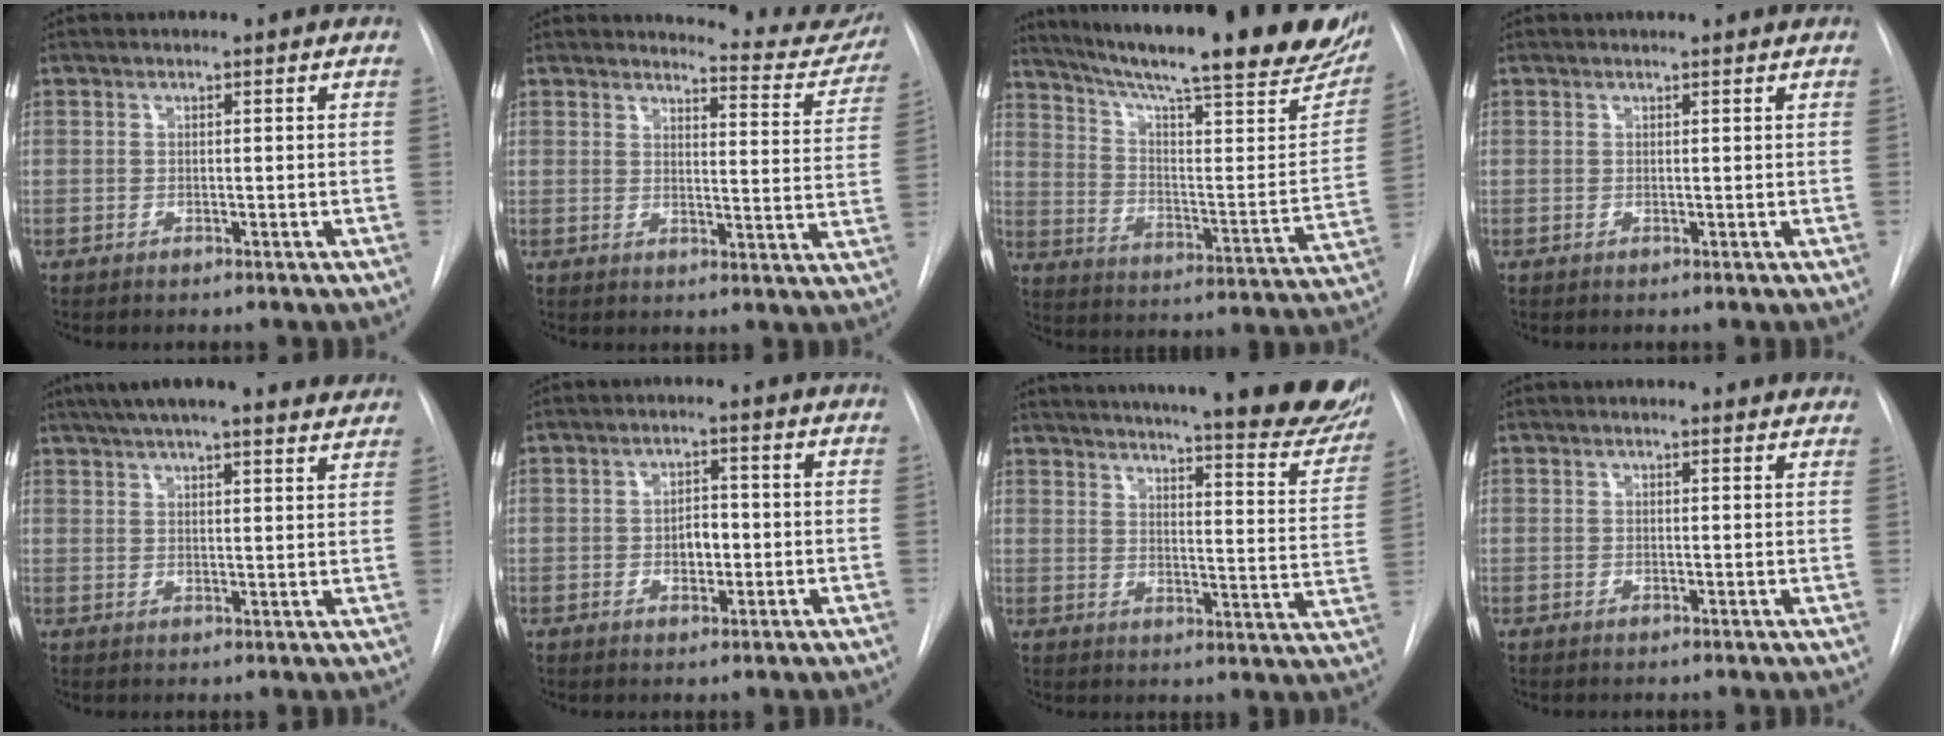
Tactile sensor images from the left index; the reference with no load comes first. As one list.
[{"total": 11.4, "force": [11.2, 1.6, 1.1], "torque": [0.008, -0.067, 0.107]}, {"total": 31.7, "force": [24.8, 4.2, 19.3], "torque": [-0.263, -0.054, 0.329]}, {"total": 1.6, "force": [1.6, 0.0, 0.2], "torque": [-0.008, 0.004, 0.016]}, {"total": 20.7, "force": [18.1, 3.5, 9.5], "torque": [-0.153, 0.024, 0.229]}, {"total": 3.4, "force": [-0.5, 2.0, 2.7], "torque": [-0.038, 0.004, -0.006]}, {"total": 32.6, "force": [27.9, 4.3, 16.1], "torque": [-0.210, -0.084, 0.334]}, {"total": 4.0, "force": [3.9, 0.8, 0.6], "torque": [-0.005, -0.005, 0.024]}]